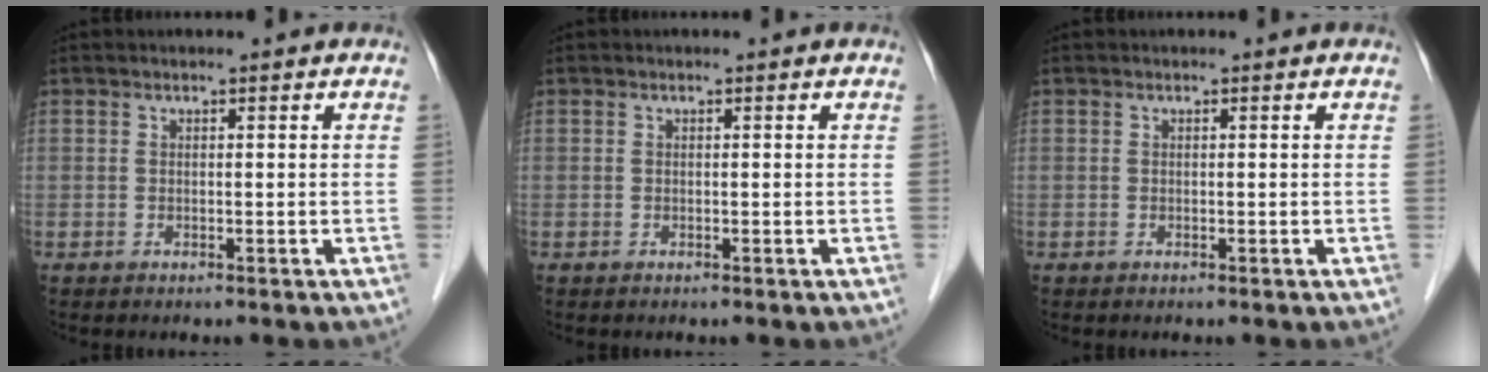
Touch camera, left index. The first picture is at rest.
{"total": 0.0}
{"total": 0.0}